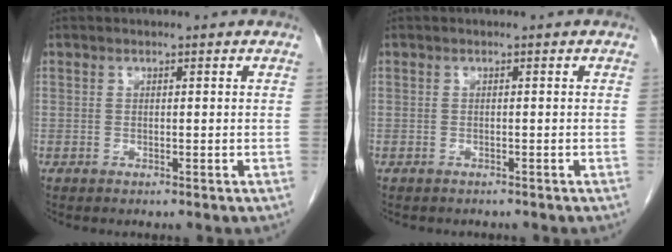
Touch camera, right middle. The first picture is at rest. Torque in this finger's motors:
{"motor_torque": [0.03, -0.02, -0.01, 0.00]}